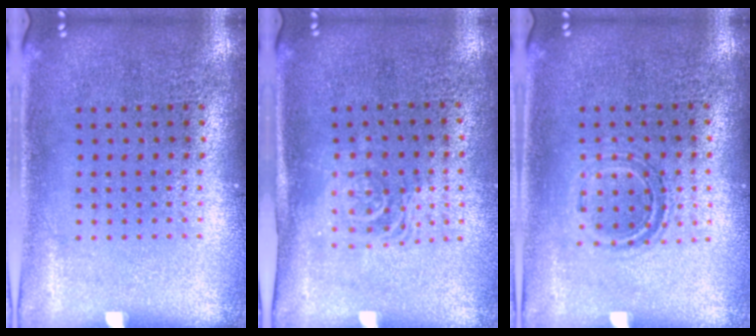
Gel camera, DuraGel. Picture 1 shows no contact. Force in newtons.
{"total": 1.6, "press": 1.3, "slide": 0.9}
{"total": 1.1, "press": 0.9, "slide": 0.6}